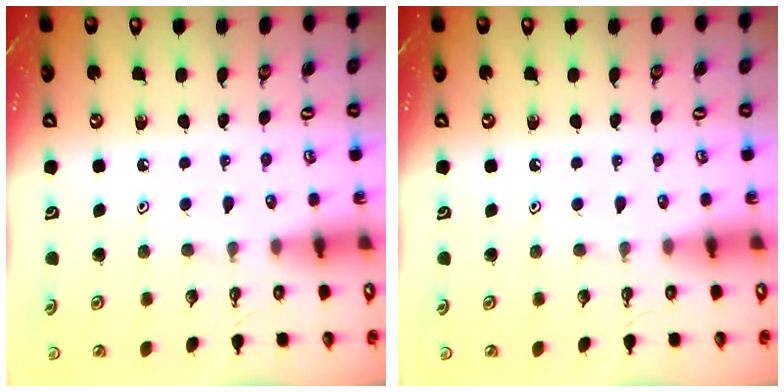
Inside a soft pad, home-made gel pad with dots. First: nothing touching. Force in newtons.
{"total": 0.0}